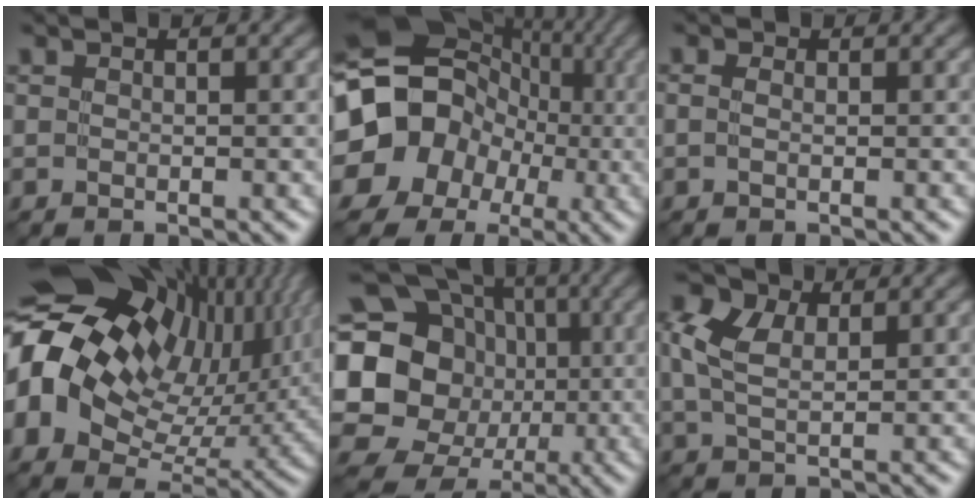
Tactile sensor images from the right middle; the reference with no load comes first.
{"total": 18.0, "force": [-1.7, 16.4, 7.4], "torque": [-0.160, 0.010, -0.075]}
{"total": 0.7, "force": [0.1, 0.4, 0.6], "torque": [-0.011, 0.002, -0.002]}
{"total": 19.3, "force": [4.9, 12.8, 13.6], "torque": [-0.254, 0.017, 0.093]}
{"total": 19.7, "force": [-0.2, 17.9, 8.2], "torque": [-0.183, 0.021, -0.044]}
{"total": 5.2, "force": [2.1, 3.1, 3.6], "torque": [-0.087, 0.014, 0.034]}